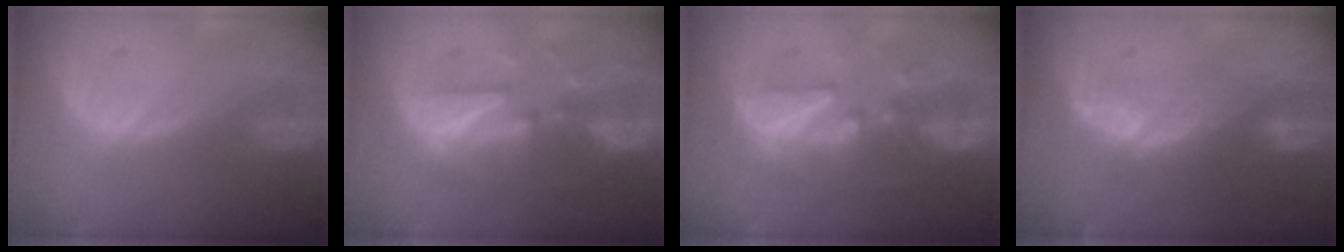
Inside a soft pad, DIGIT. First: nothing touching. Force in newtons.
{"total": 9.7, "press": 8.6, "slide": 4.4}
{"total": 8.3, "press": 8.1, "slide": 2.0}
{"total": 5.2, "press": 5.0, "slide": 1.4}